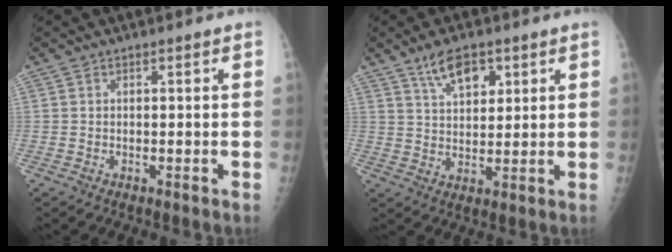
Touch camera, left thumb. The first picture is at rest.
{"total": 7.1, "force": [4.1, 3.6, 4.5], "torque": [-0.059, -0.020, 0.075]}